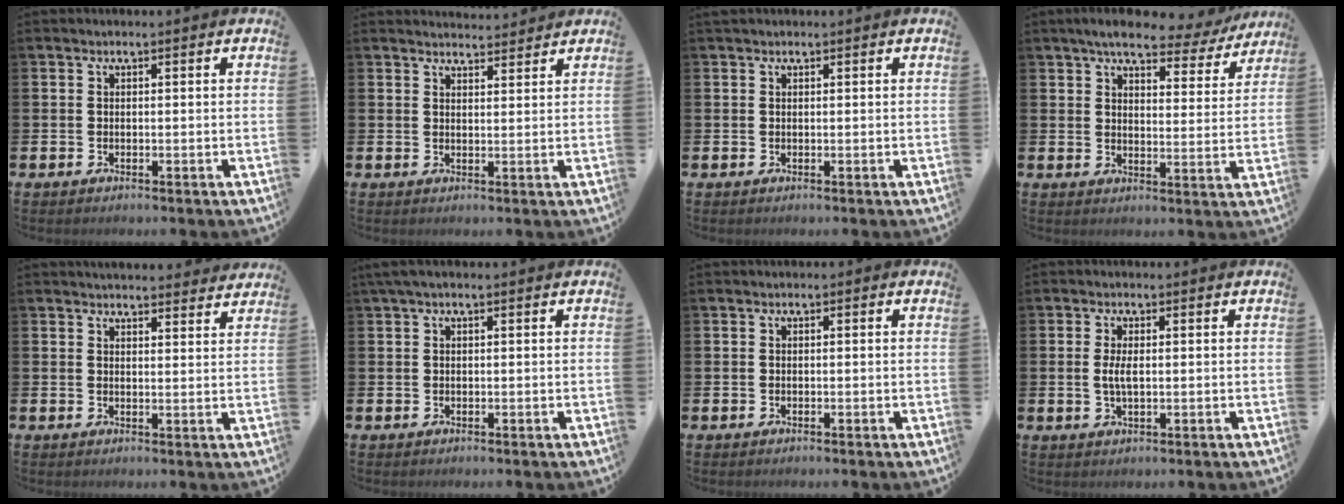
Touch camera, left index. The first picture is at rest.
{"total": 2.9, "force": [2.9, 0.3, -0.1], "torque": [0.008, -0.019, 0.049]}
{"total": 0.6, "force": [0.5, 0.2, 0.2], "torque": [-0.001, 0.002, 0.008]}
{"total": 6.0, "force": [5.3, 1.5, 2.3], "torque": [-0.053, -0.028, 0.088]}
{"total": 3.6, "force": [3.5, 0.5, 0.1], "torque": [0.001, -0.023, 0.062]}
{"total": 1.0, "force": [0.3, 0.2, 1.0], "torque": [-0.024, 0.006, 0.006]}
{"total": 0.0}
{"total": 2.7, "force": [0.2, 1.1, 2.5], "torque": [-0.047, 0.002, 0.000]}